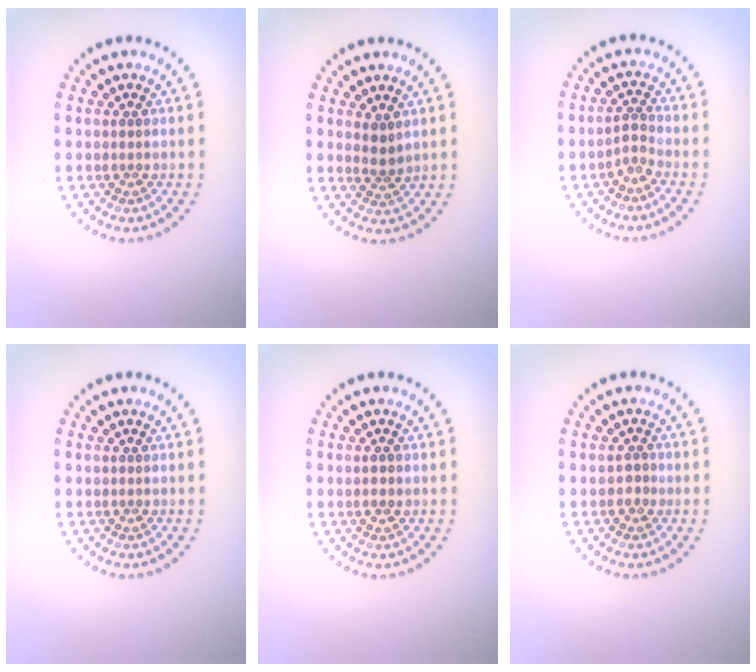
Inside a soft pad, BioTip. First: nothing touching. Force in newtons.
{"total": 1.6, "press": 1.3, "slide": 0.8}
{"total": 1.5, "press": 0.9, "slide": 1.2}
{"total": 0.0}
{"total": 1.1, "press": 1.0, "slide": 0.4}
{"total": 1.0, "press": 0.9, "slide": 0.4}